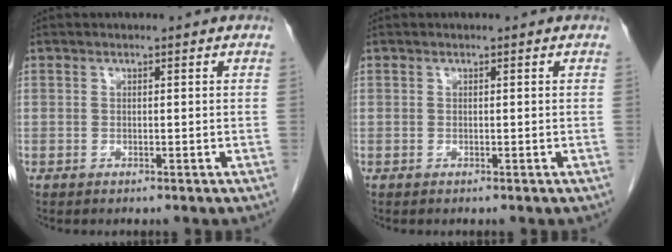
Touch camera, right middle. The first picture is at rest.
{"total": 0.0}